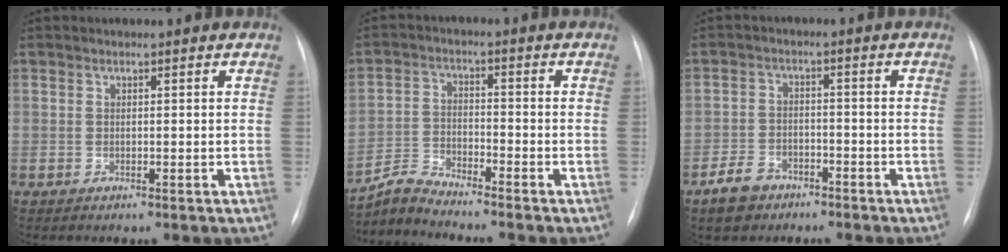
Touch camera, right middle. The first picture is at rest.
{"total": 4.9, "force": [-4.8, -0.7, -0.3], "torque": [-0.005, -0.014, -0.094]}
{"total": 4.6, "force": [-3.2, 3.0, 1.4], "torque": [-0.034, 0.005, -0.053]}